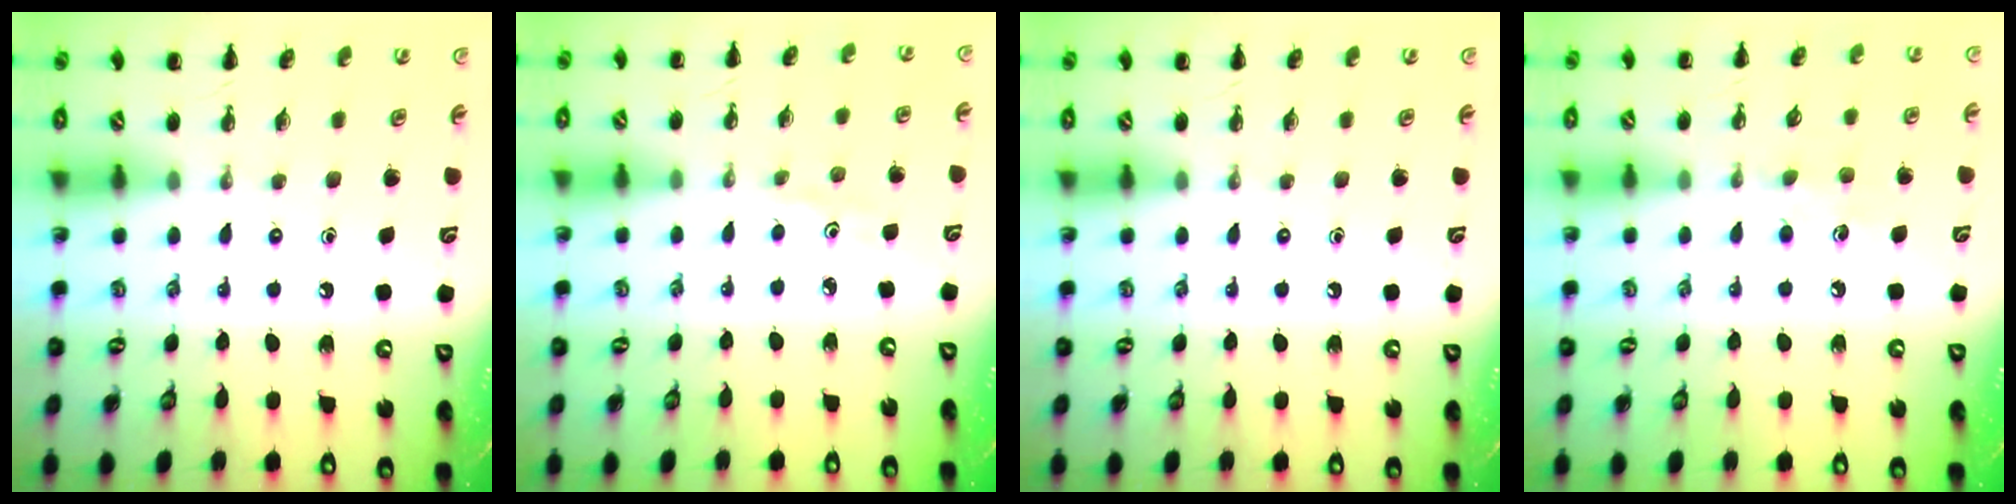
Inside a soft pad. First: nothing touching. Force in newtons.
{"total": 2.2, "press": 2.1, "slide": 0.7}
{"total": 0.0}
{"total": 4.8, "press": 4.6, "slide": 1.3}